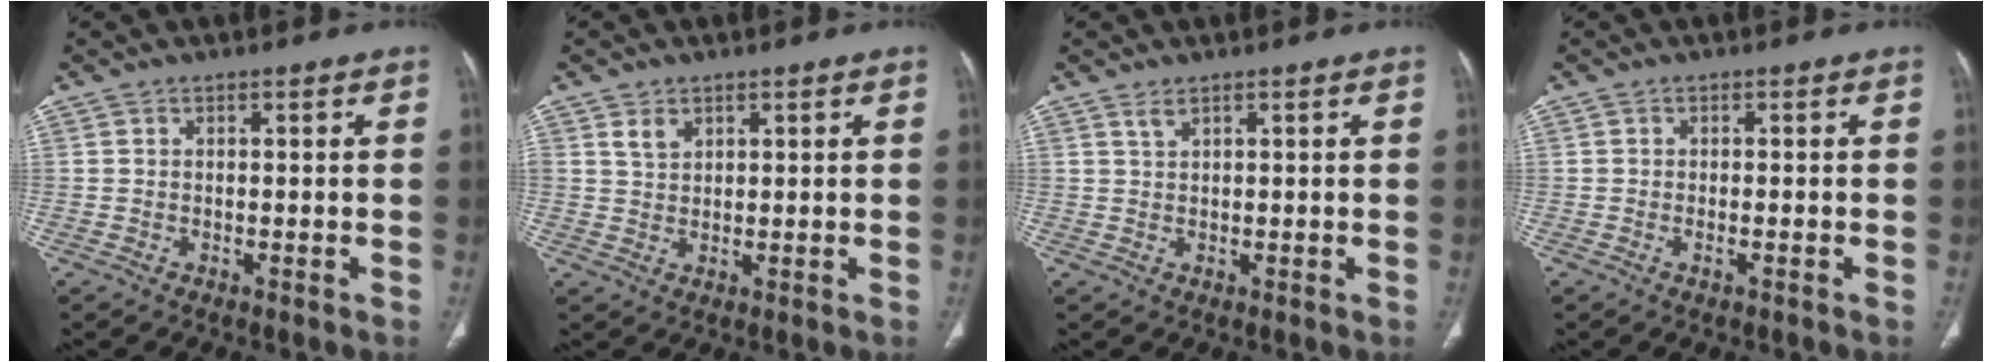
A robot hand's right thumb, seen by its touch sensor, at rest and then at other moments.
{"total": 3.0, "force": [1.8, 1.8, 1.5], "torque": [-0.021, -0.009, 0.040]}
{"total": 1.3, "force": [1.0, 0.3, 0.7], "torque": [-0.011, 0.001, 0.022]}
{"total": 1.2, "force": [-0.5, 0.3, 1.0], "torque": [-0.019, 0.003, -0.008]}